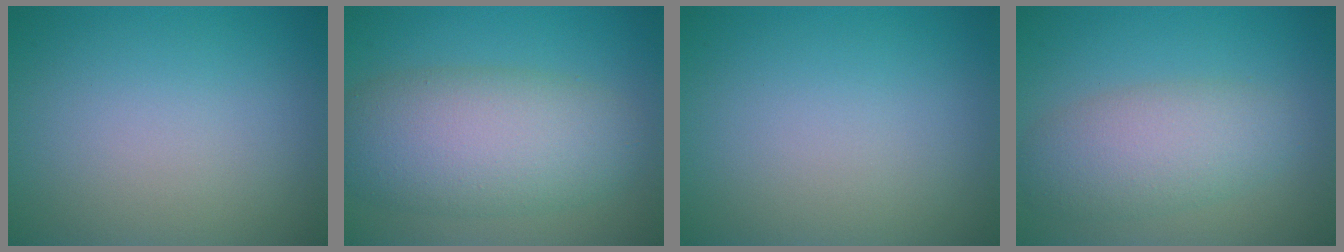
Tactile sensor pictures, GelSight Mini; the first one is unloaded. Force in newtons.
{"total": 8.0, "press": 8.0, "slide": 0.5}
{"total": 0.0}
{"total": 4.8, "press": 4.8, "slide": 0.4}